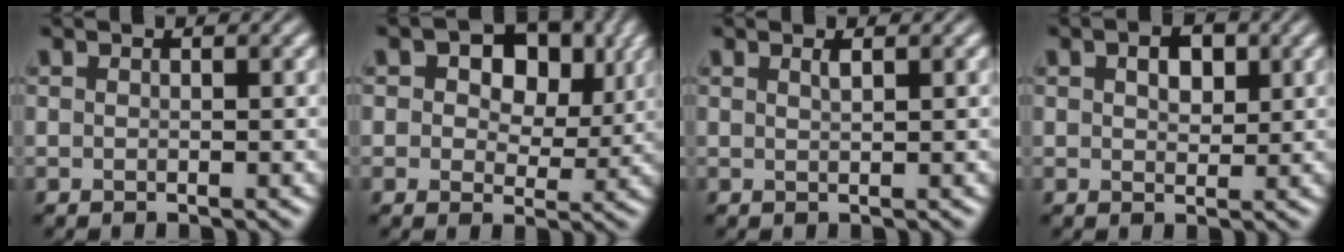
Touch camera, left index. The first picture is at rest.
{"total": 6.8, "force": [2.2, 4.4, 4.8], "torque": [-0.067, 0.002, 0.018]}
{"total": 0.9, "force": [0.5, 0.2, 0.6], "torque": [-0.007, 0.002, 0.008]}
{"total": 2.7, "force": [1.0, 1.7, 1.9], "torque": [-0.031, 0.003, 0.016]}